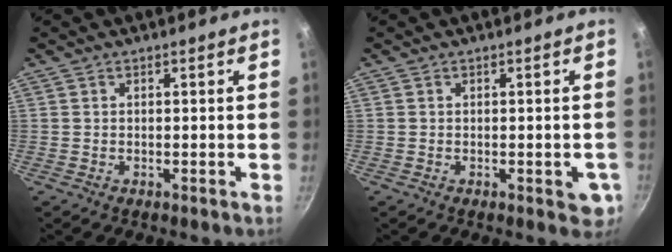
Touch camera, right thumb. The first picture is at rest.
{"total": 4.1, "force": [-1.1, 1.7, 3.5], "torque": [-0.031, -0.004, -0.014]}